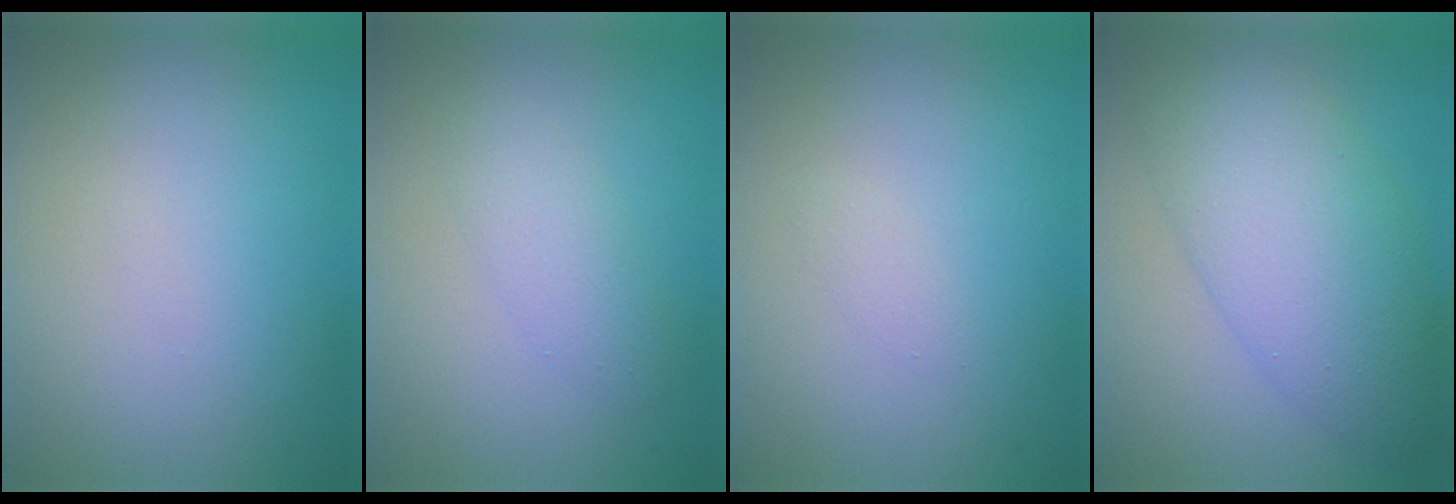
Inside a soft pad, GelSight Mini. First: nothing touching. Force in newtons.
{"total": 2.4, "press": 2.4, "slide": 0.1}
{"total": 0.7, "press": 0.7, "slide": 0.0}
{"total": 8.4, "press": 8.4, "slide": 0.2}